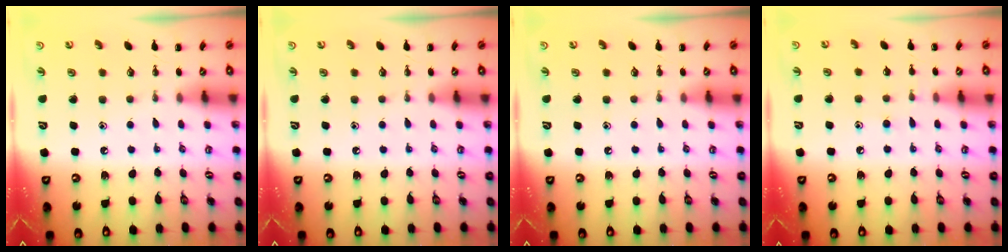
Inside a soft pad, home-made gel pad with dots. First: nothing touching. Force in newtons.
{"total": 0.0}
{"total": 0.0}
{"total": 5.8, "press": 5.4, "slide": 2.2}